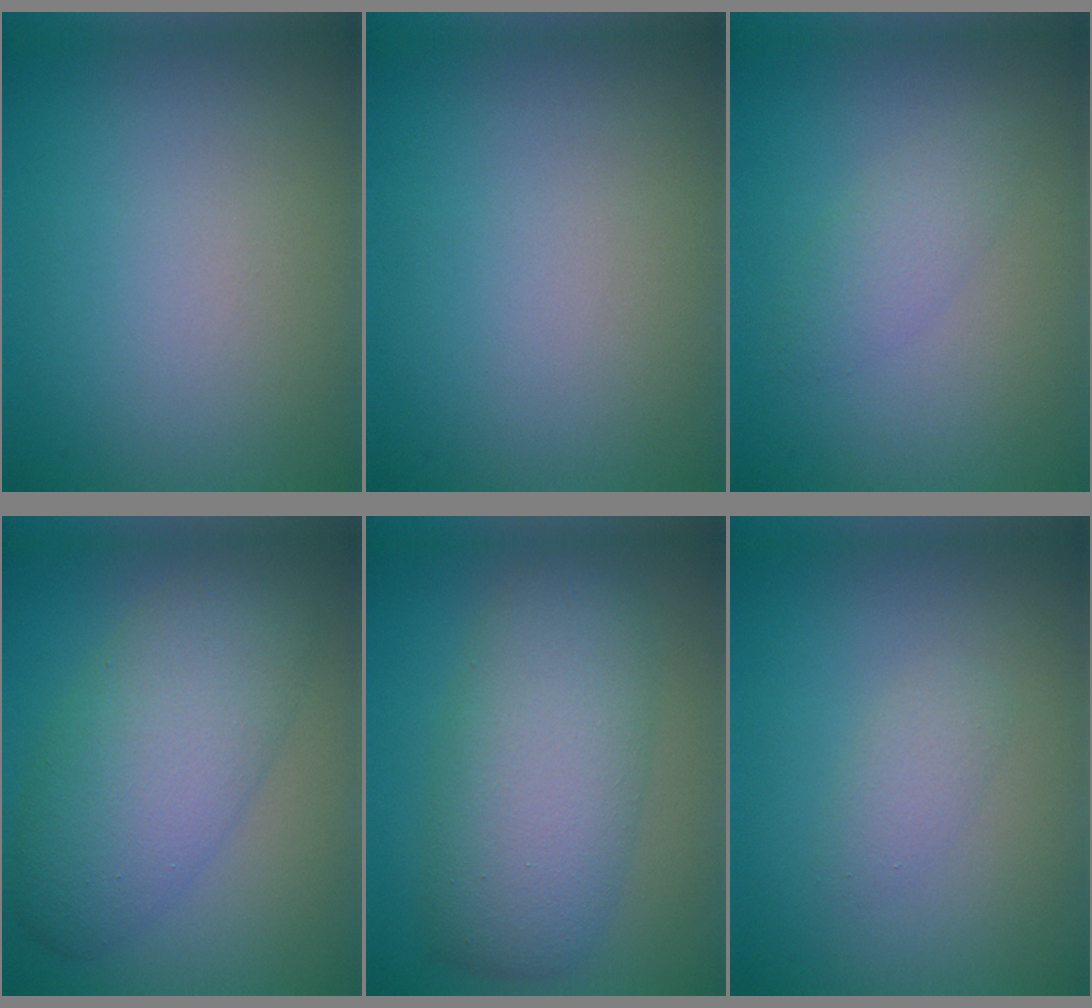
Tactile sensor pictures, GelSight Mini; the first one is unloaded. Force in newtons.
{"total": 0.0}
{"total": 1.8, "press": 1.8, "slide": 0.2}
{"total": 7.0, "press": 7.0, "slide": 0.3}
{"total": 7.3, "press": 7.3, "slide": 0.1}
{"total": 1.3, "press": 1.3, "slide": 0.0}